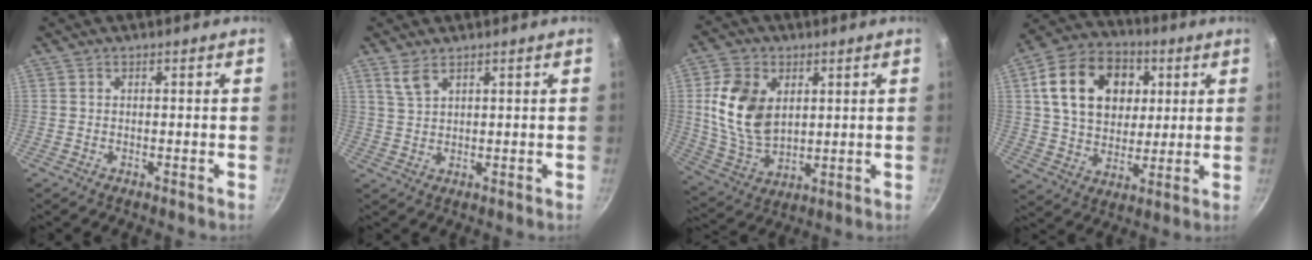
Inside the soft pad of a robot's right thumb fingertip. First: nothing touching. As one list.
[{"total": 3.2, "force": [2.2, 1.3, 1.9], "torque": [-0.039, -0.012, 0.049]}, {"total": 13.8, "force": [3.1, 9.3, 9.7], "torque": [-0.168, -0.020, 0.069]}, {"total": 19.0, "force": [5.0, 14.1, 11.7], "torque": [-0.174, 0.007, 0.079]}]